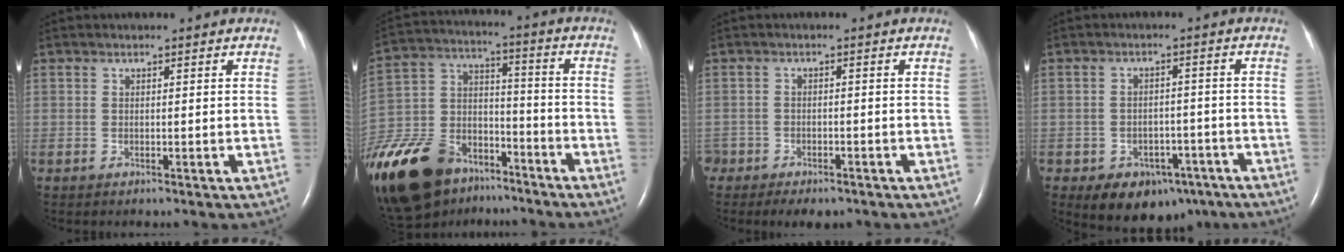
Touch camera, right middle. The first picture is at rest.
{"total": 26.3, "force": [-17.7, 14.3, 13.3], "torque": [-0.372, -0.016, -0.311]}
{"total": 7.0, "force": [-5.3, 3.7, 2.6], "torque": [-0.043, 0.001, -0.076]}
{"total": 8.4, "force": [-5.1, 5.8, 3.4], "torque": [-0.044, 0.017, -0.061]}